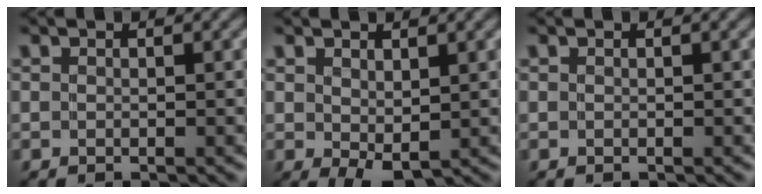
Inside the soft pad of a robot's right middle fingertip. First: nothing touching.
{"total": 2.1, "force": [0.3, 1.3, 1.6], "torque": [-0.032, -0.002, 0.010]}
{"total": 0.0}